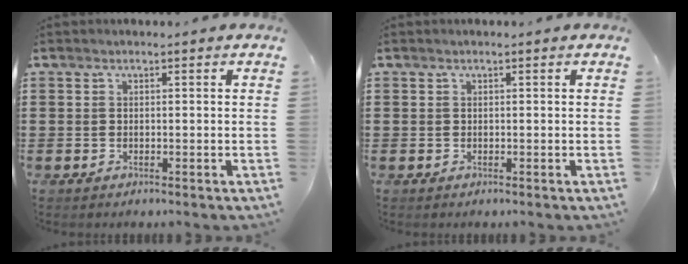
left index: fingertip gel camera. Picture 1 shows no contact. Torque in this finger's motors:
{"motor_torque": [0.24, 0.56, -0.01, 0.00]}